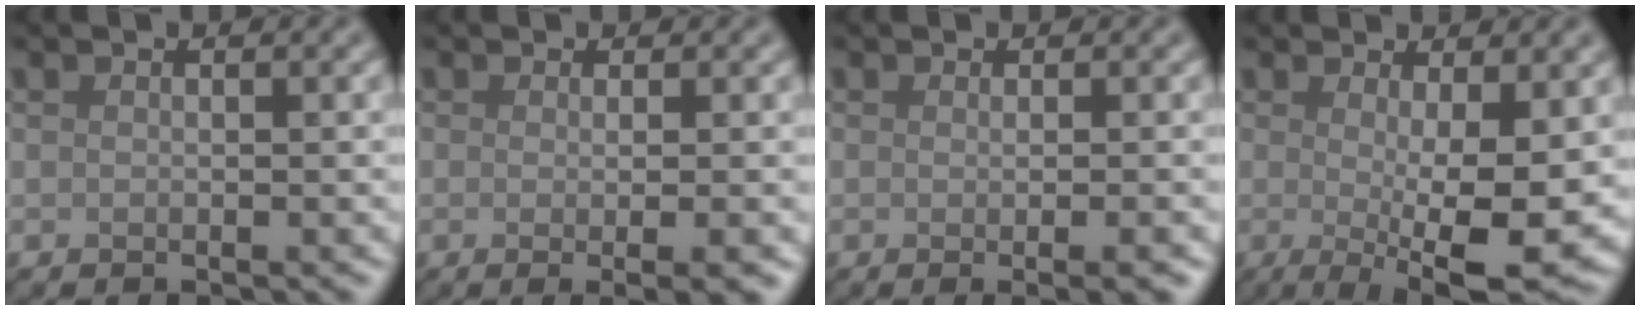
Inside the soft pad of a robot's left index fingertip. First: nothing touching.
{"total": 3.6, "force": [-0.5, 1.0, 3.5], "torque": [-0.032, 0.002, -0.011]}
{"total": 3.2, "force": [-0.5, 1.0, 3.0], "torque": [-0.020, 0.002, -0.006]}
{"total": 8.7, "force": [-0.4, 2.2, 8.4], "torque": [-0.121, -0.019, -0.001]}